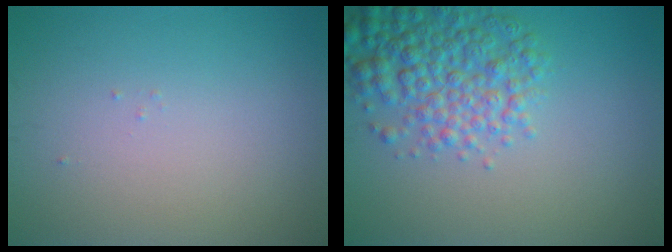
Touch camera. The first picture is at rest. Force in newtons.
{"total": 5.5, "press": 5.4, "slide": 0.2}